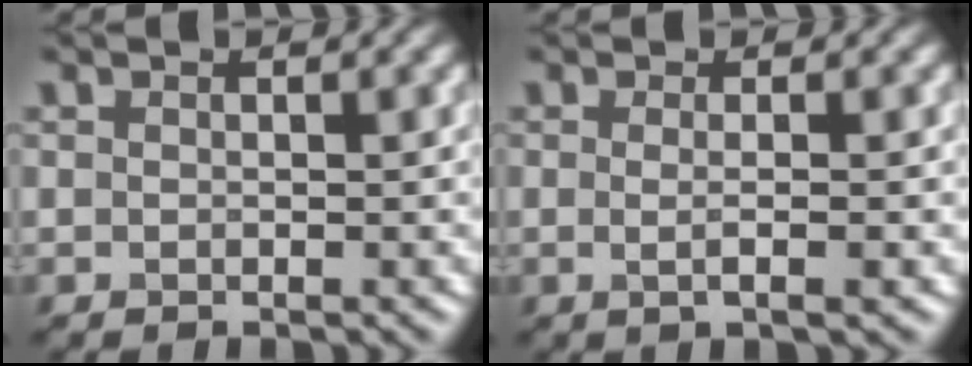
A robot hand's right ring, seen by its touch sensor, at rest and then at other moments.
{"total": 2.0, "force": [-0.1, 0.6, 1.9], "torque": [-0.028, -0.005, -0.008]}